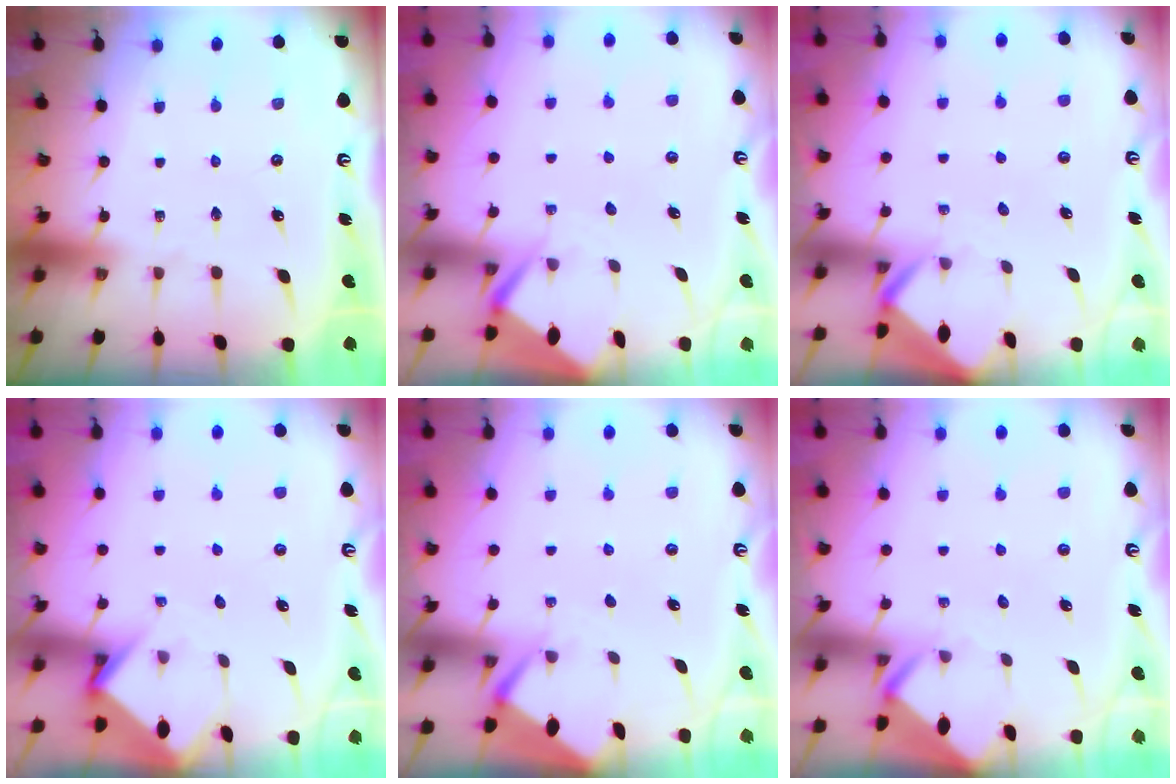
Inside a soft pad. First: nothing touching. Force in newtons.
{"total": 3.6, "press": 3.6, "slide": 0.4}
{"total": 2.8, "press": 2.8, "slide": 0.2}
{"total": 3.4, "press": 3.4, "slide": 0.2}
{"total": 2.8, "press": 2.8, "slide": 0.3}
{"total": 3.4, "press": 3.4, "slide": 0.1}